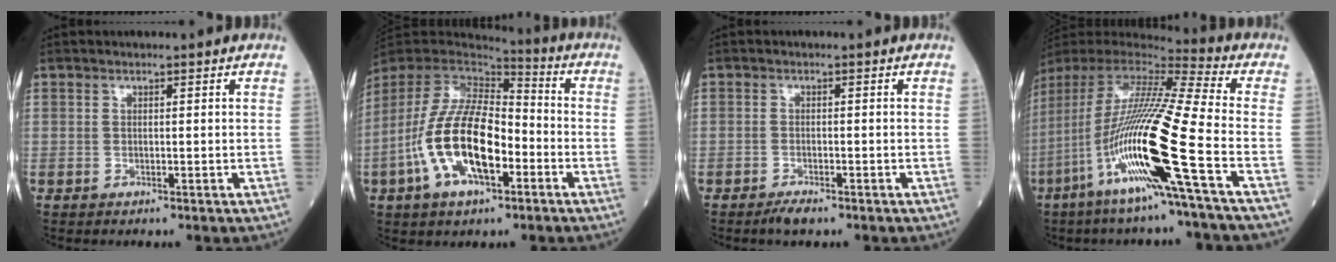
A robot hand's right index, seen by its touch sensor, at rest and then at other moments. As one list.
[{"total": 16.3, "force": [-4.9, 6.3, 14.2], "torque": [-0.306, 0.002, -0.088]}, {"total": 2.0, "force": [-1.6, 0.5, 1.1], "torque": [-0.027, -0.004, -0.024]}, {"total": 21.8, "force": [-7.7, -0.9, 20.4], "torque": [-0.428, -0.039, -0.161]}]